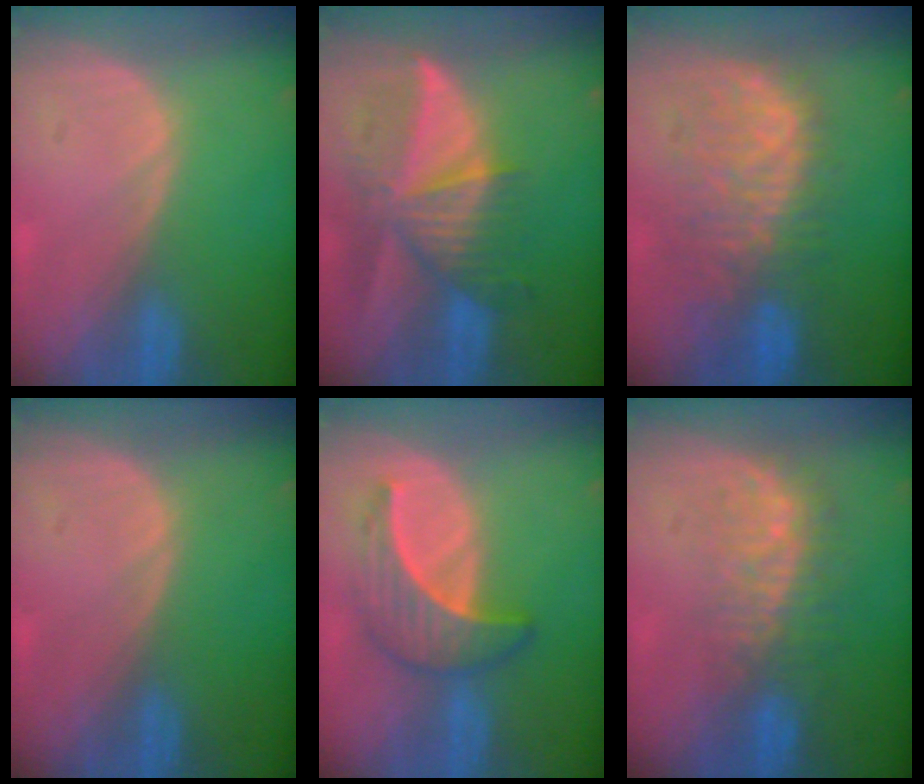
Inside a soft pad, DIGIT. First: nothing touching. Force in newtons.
{"total": 9.7, "press": 8.6, "slide": 4.4}
{"total": 9.8, "press": 9.2, "slide": 3.6}
{"total": 0.0}
{"total": 6.9, "press": 6.4, "slide": 2.8}
{"total": 8.0, "press": 7.4, "slide": 3.0}